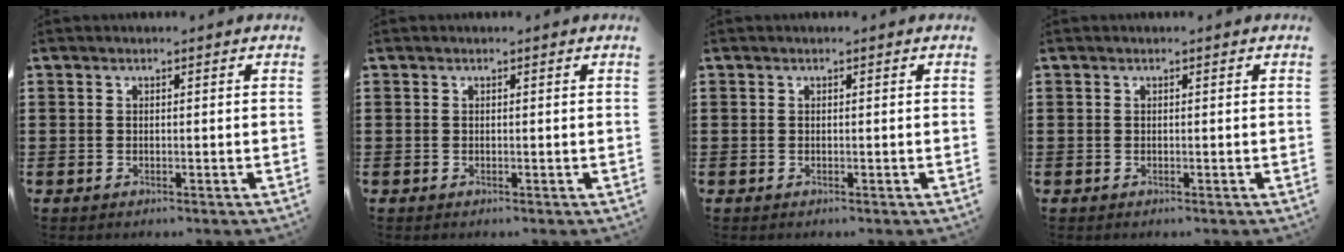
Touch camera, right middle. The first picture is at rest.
{"total": 0.0}
{"total": 0.0}
{"total": 0.0}